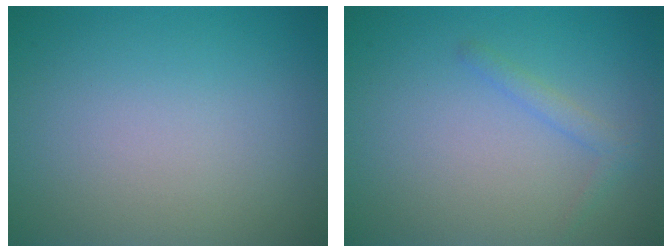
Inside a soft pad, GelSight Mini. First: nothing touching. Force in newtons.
{"total": 1.2, "press": 1.2, "slide": 0.1}